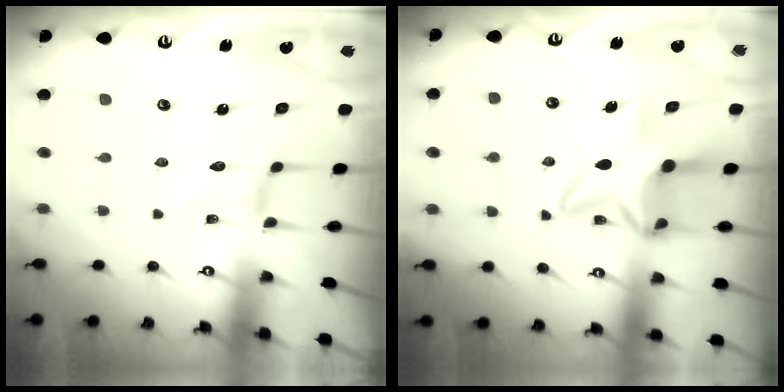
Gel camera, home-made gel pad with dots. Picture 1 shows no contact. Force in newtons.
{"total": 11.0, "press": 11.0, "slide": 1.0}